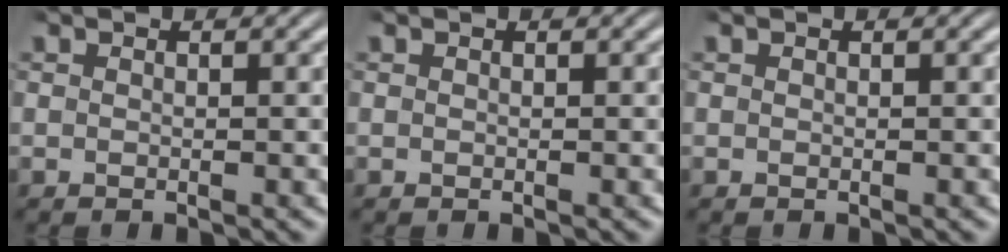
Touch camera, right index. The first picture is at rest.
{"total": 0.0}
{"total": 0.0}